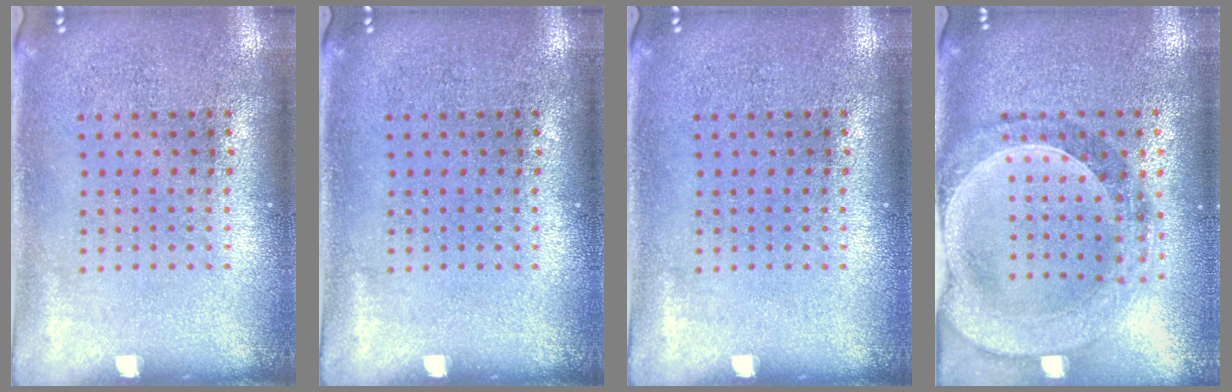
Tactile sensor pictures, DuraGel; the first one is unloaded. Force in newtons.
{"total": 0.0}
{"total": 0.0}
{"total": 1.5, "press": 1.4, "slide": 0.4}